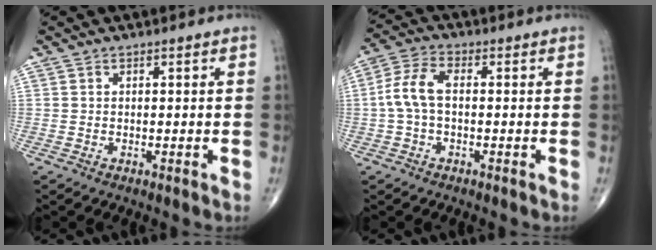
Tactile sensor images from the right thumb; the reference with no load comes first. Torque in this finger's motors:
{"motor_torque": [0.07, 0.07, 0.28, -0.27, 0.17]}